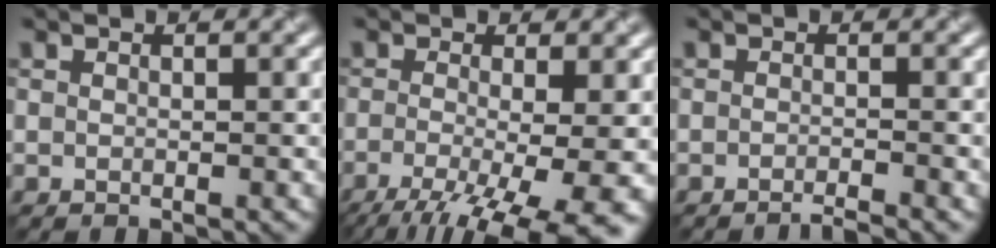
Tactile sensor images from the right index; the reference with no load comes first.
{"total": 10.5, "force": [-5.0, 3.6, 8.6], "torque": [-0.149, -0.025, -0.063]}
{"total": 1.8, "force": [-1.6, 0.0, 0.9], "torque": [-0.013, -0.003, -0.032]}